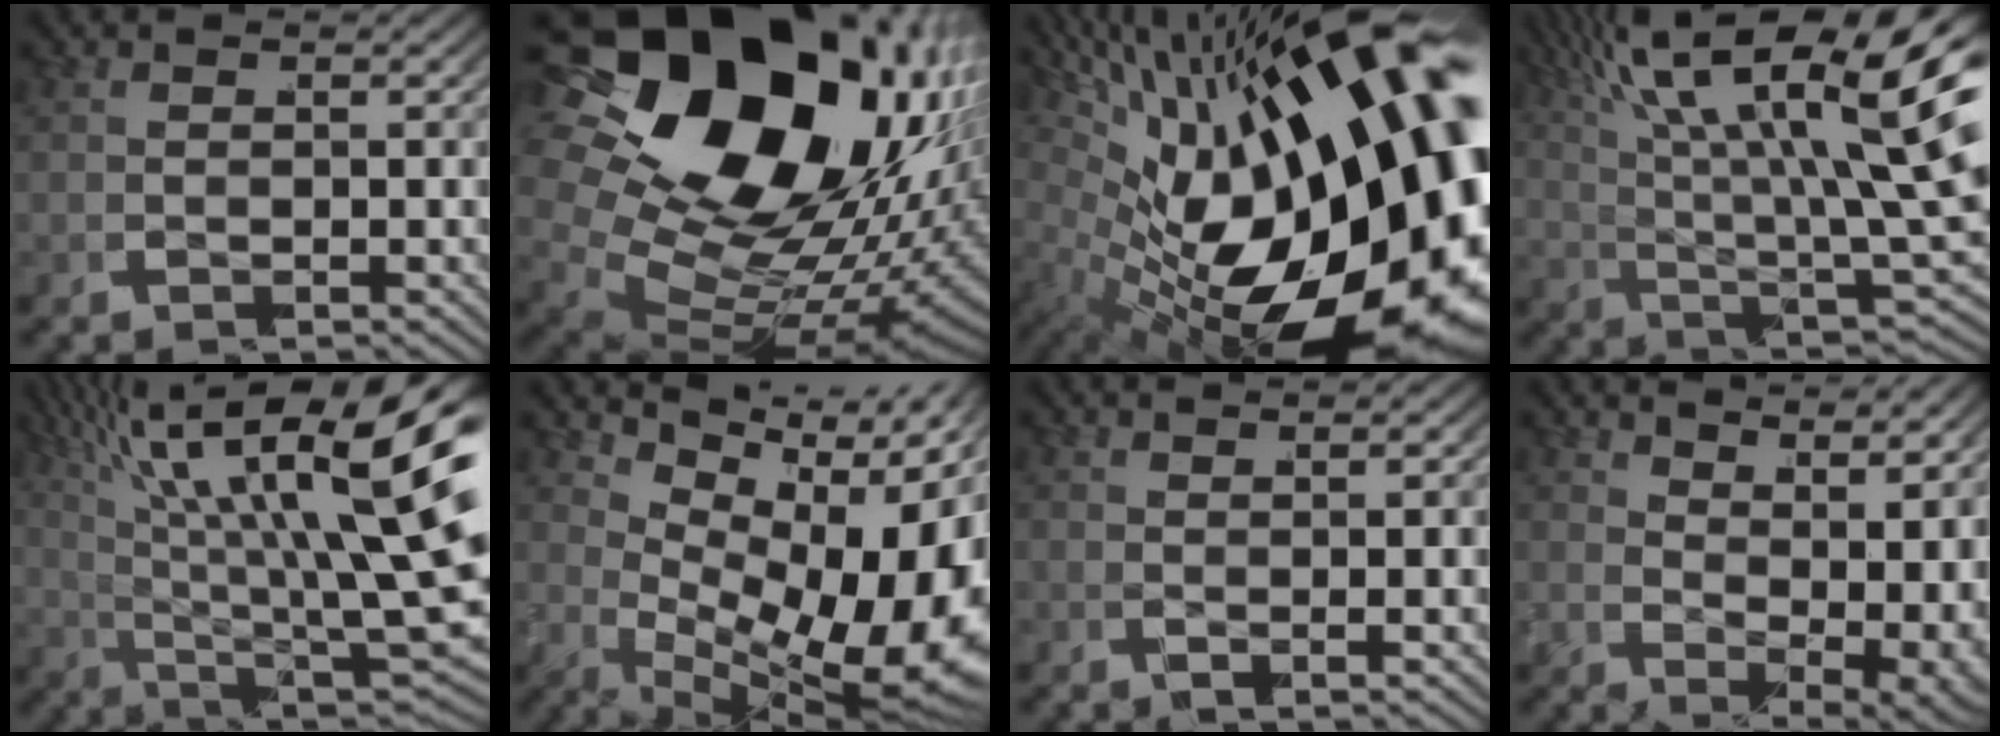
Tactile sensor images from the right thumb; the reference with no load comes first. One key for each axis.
{"total": 27.3, "fx": 0.2, "fy": 18.5, "fz": 20.0, "tx": -0.367, "ty": -0.052, "tz": 0.010}
{"total": 27.7, "fx": -2.4, "fy": 16.2, "fz": 22.4, "tx": -0.365, "ty": -0.073, "tz": -0.001}
{"total": 13.7, "fx": 3.0, "fy": 6.8, "fz": 11.6, "tx": -0.194, "ty": -0.021, "tz": 0.050}
{"total": 14.1, "fx": 1.7, "fy": 7.7, "fz": 11.6, "tx": -0.190, "ty": -0.035, "tz": 0.036}
{"total": 17.9, "fx": 0.2, "fy": 11.3, "fz": 13.9, "tx": -0.206, "ty": -0.022, "tz": 0.008}
{"total": 1.2, "fx": 0.7, "fy": -0.2, "fz": 0.9, "tx": -0.015, "ty": 0.002, "tz": 0.009}
{"total": 5.9, "fx": 1.7, "fy": 2.9, "fz": 4.9, "tx": -0.086, "ty": -0.023, "tz": 0.040}